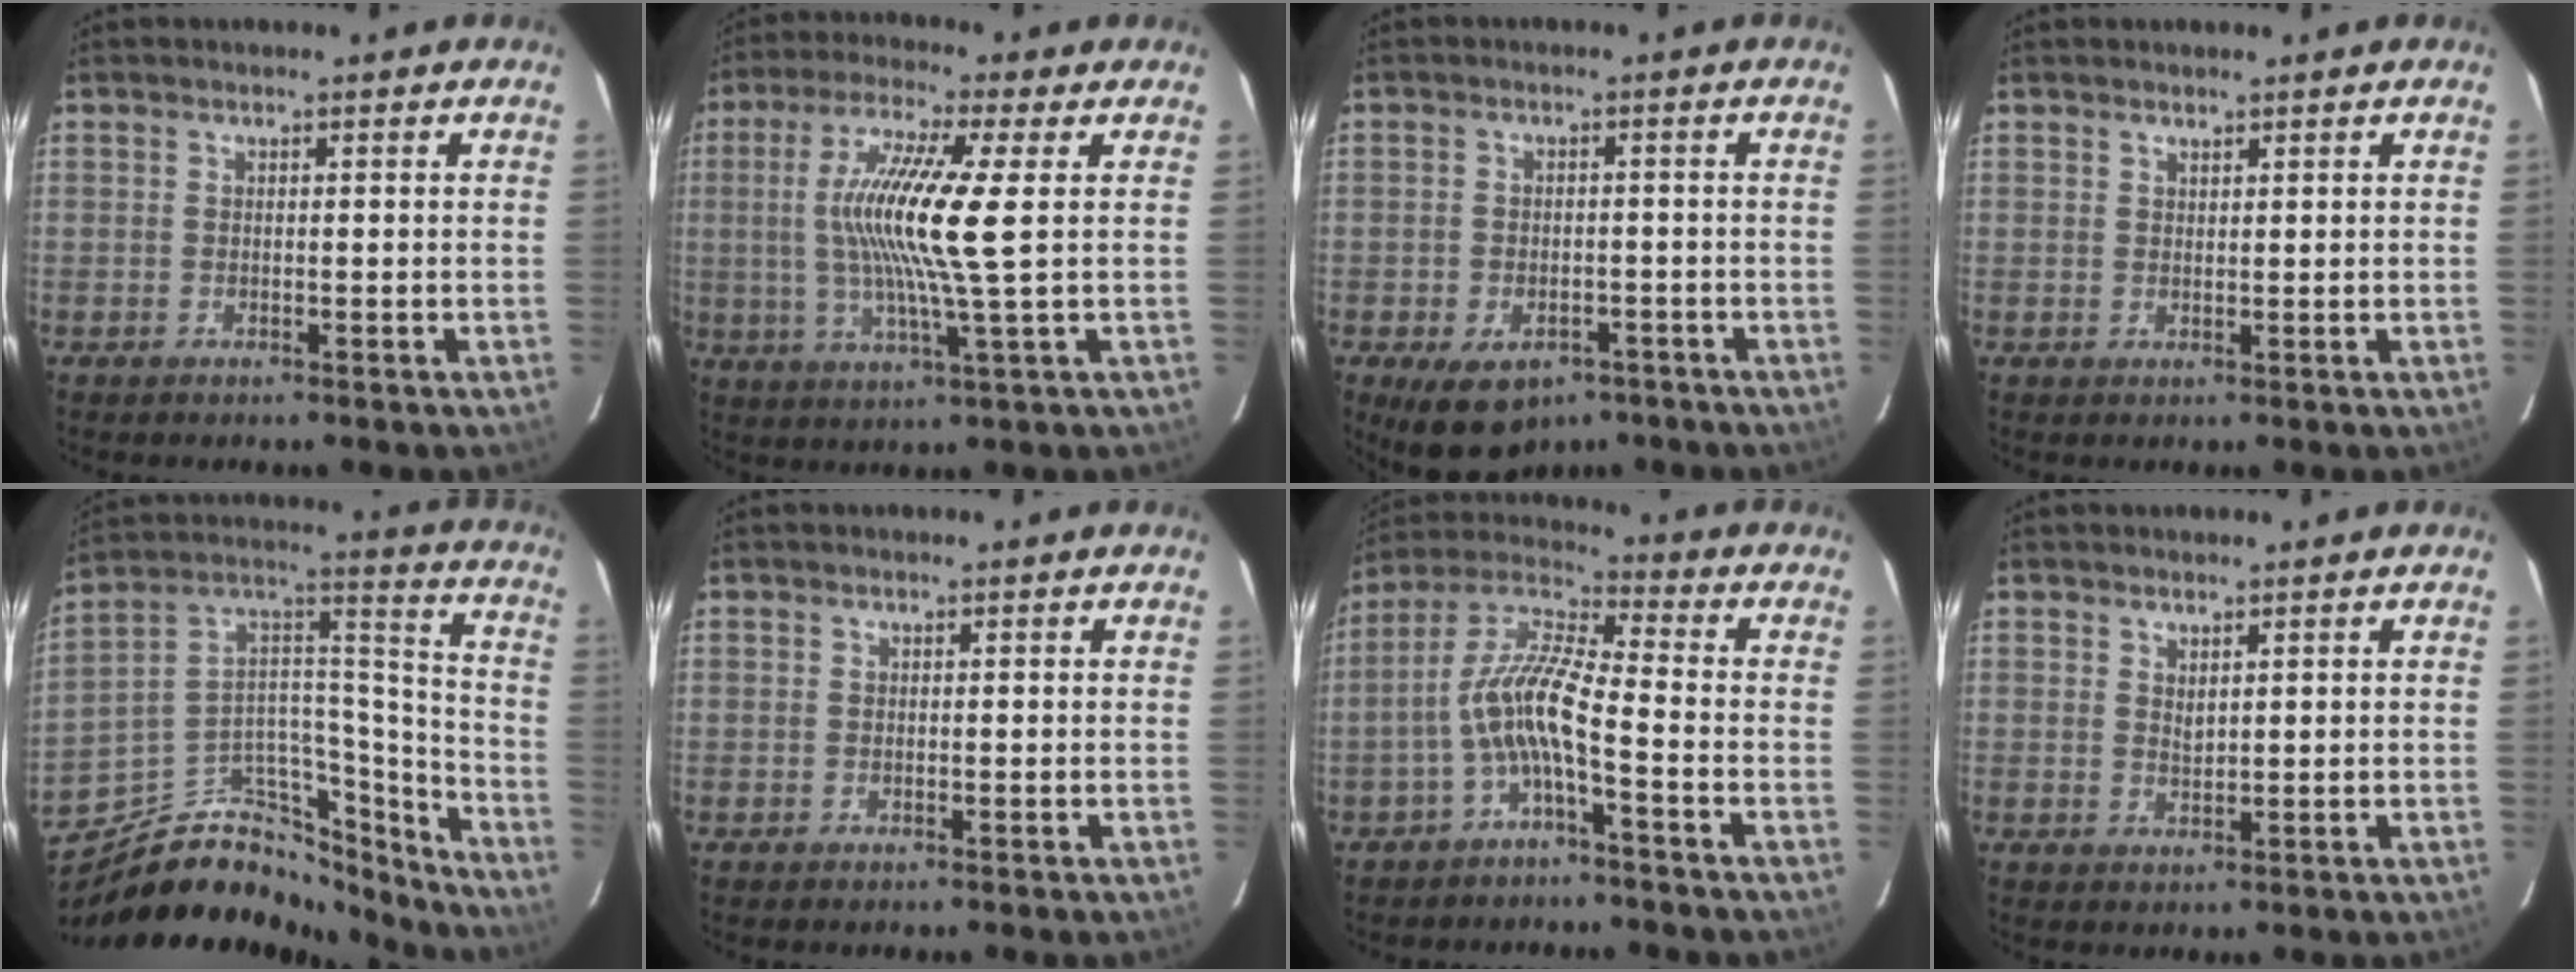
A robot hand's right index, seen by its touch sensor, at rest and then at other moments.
{"total": 13.5, "force": [1.4, -0.1, 13.4], "torque": [-0.252, -0.006, 0.026]}
{"total": 10.5, "force": [-6.3, 6.5, 5.4], "torque": [-0.112, -0.009, -0.080]}
{"total": 1.1, "force": [1.0, 0.3, 0.2], "torque": [-0.003, 0.000, 0.018]}
{"total": 21.1, "force": [-17.6, 10.1, 6.0], "torque": [-0.103, 0.092, -0.275]}
{"total": 0.0}
{"total": 9.2, "force": [-3.4, 1.4, 8.5], "torque": [-0.191, 0.015, -0.067]}
{"total": 1.6, "force": [1.0, 0.7, 1.1], "torque": [-0.018, -0.001, 0.018]}